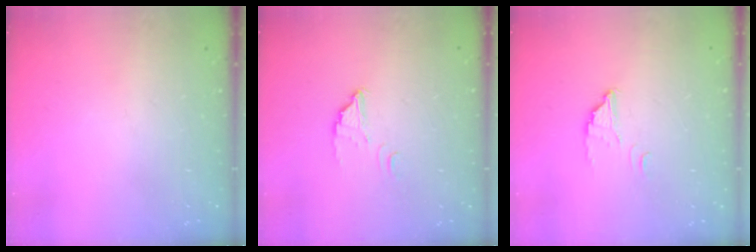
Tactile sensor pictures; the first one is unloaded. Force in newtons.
{"total": 3.4, "press": 3.4, "slide": 0.2}
{"total": 2.7, "press": 2.7, "slide": 0.1}